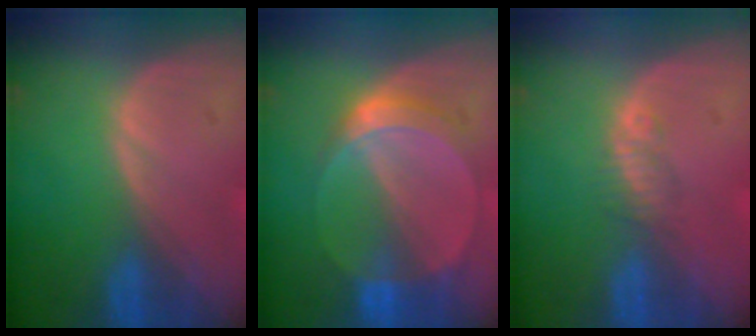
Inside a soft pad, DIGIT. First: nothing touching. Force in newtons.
{"total": 6.0, "press": 5.5, "slide": 2.4}
{"total": 1.8, "press": 1.6, "slide": 0.8}